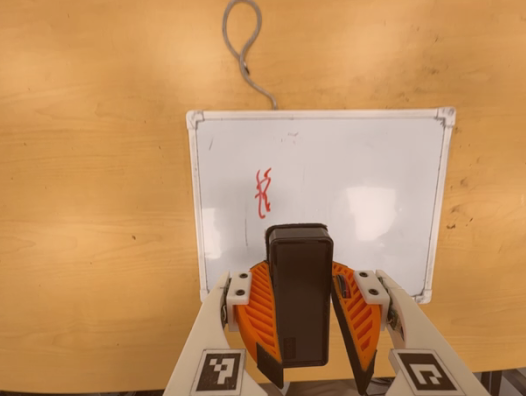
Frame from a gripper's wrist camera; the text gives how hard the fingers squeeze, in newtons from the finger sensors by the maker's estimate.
{"total": 9.6, "left": 9.7, "right": 9.5}